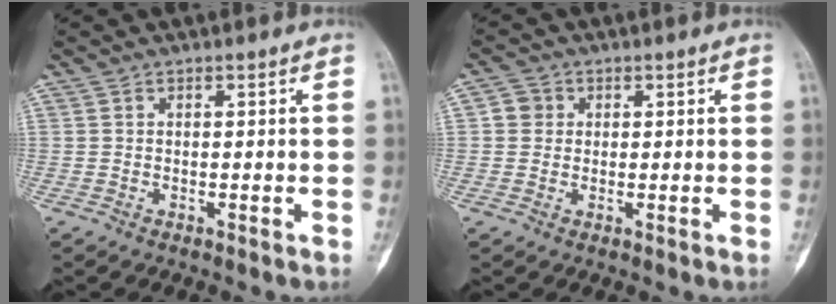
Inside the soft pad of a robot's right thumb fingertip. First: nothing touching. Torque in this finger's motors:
{"motor_torque": [0.49, 0.43, 0.05, -0.17, -0.01]}